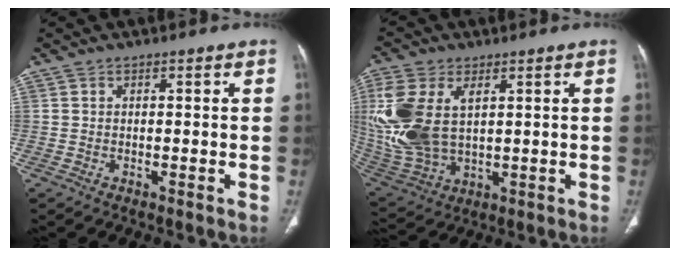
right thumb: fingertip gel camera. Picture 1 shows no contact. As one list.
[{"total": 17.5, "force": [3.8, 10.4, 13.6], "torque": [-0.319, -0.013, 0.086]}]